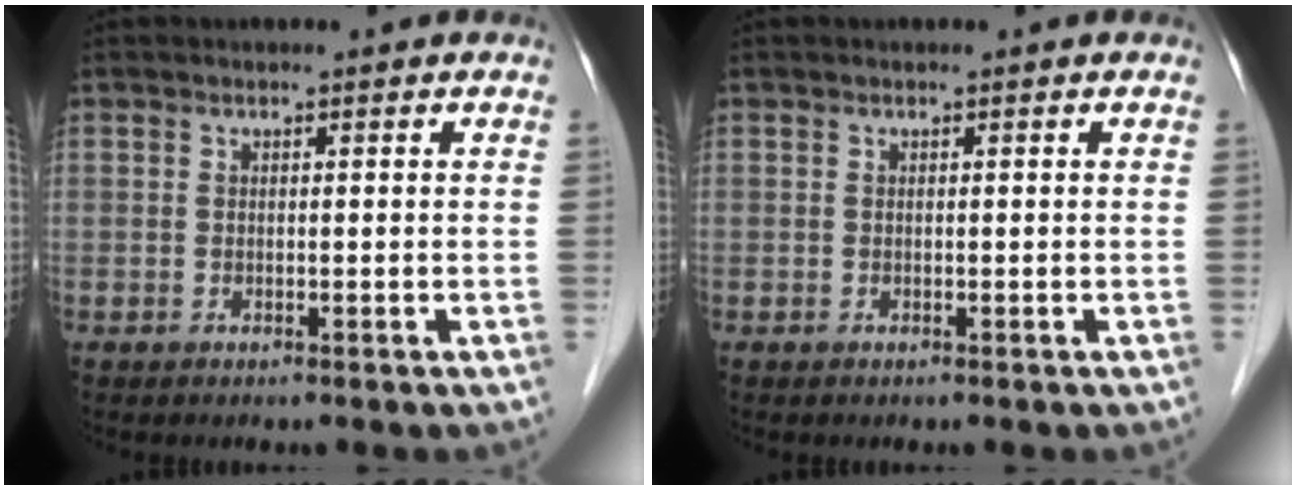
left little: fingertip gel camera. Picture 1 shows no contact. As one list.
[{"total": 0.0}]